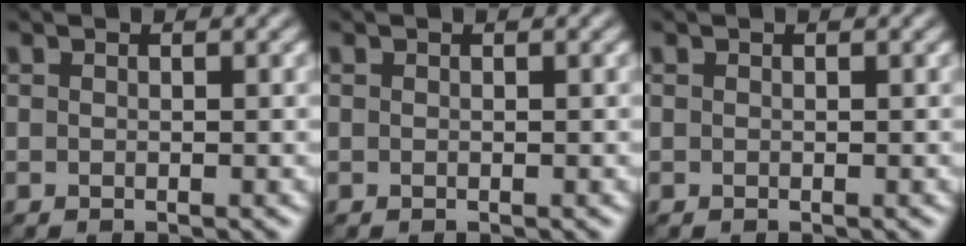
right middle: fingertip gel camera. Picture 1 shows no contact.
{"total": 0.0}
{"total": 0.0}